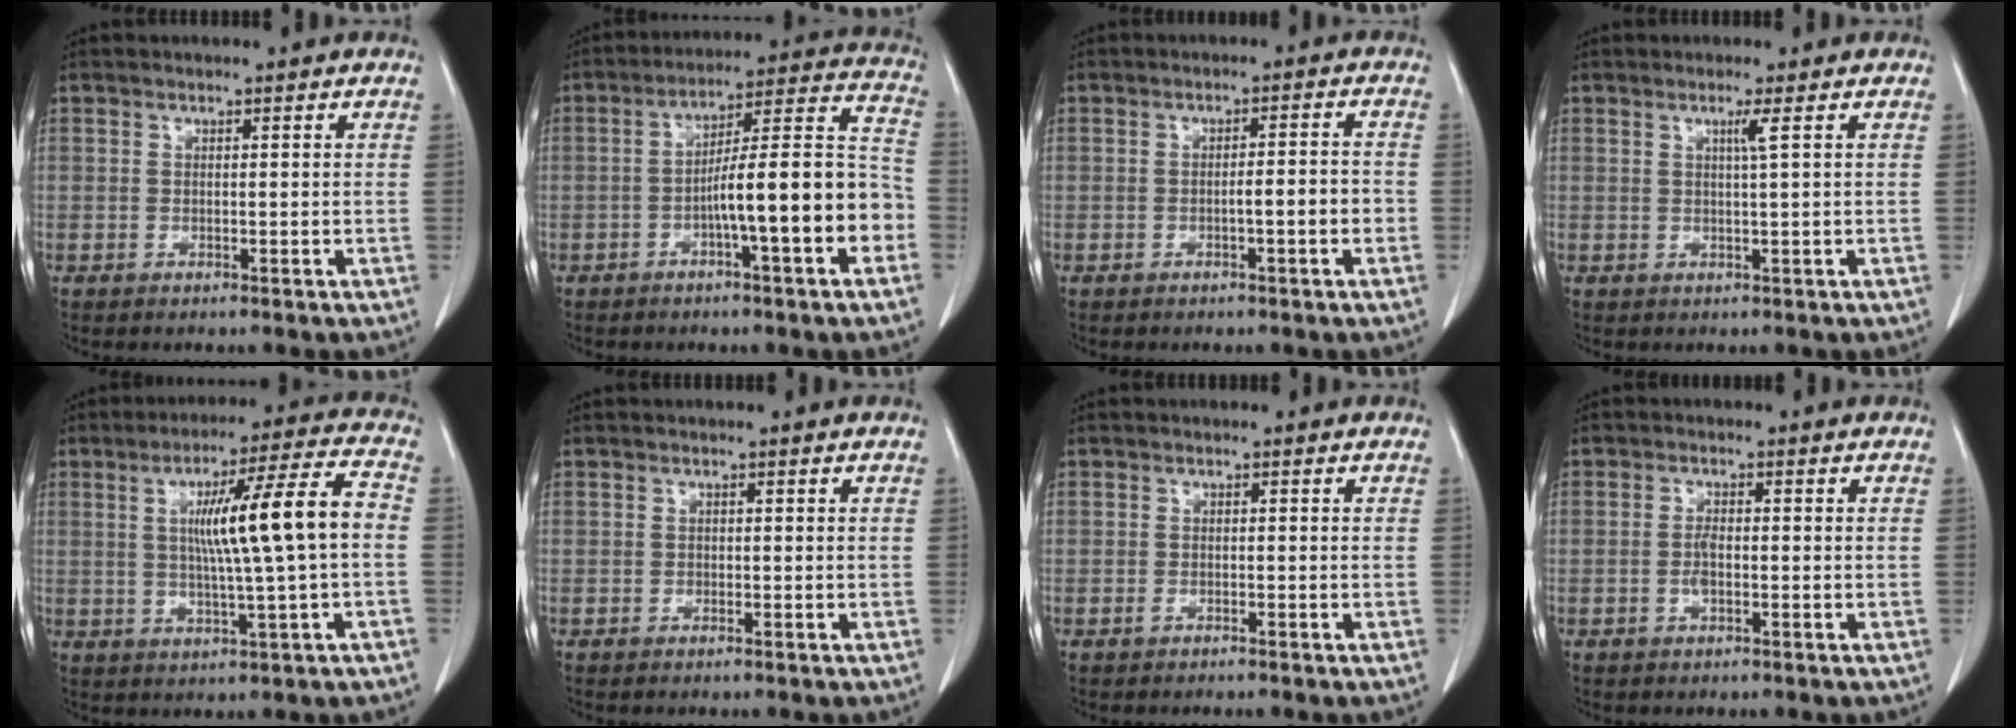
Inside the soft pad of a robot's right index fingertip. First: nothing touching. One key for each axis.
{"total": 14.8, "fx": -4.5, "fy": 1.2, "fz": 14.1, "tx": -0.203, "ty": 0.030, "tz": -0.068}
{"total": 3.6, "fx": -1.2, "fy": 0.3, "fz": 3.4, "tx": -0.050, "ty": 0.007, "tz": -0.018}
{"total": 1.6, "fx": 0.6, "fy": -0.6, "fz": 1.4, "tx": -0.029, "ty": -0.004, "tz": 0.012}
{"total": 12.7, "fx": 0.4, "fy": -0.3, "fz": 12.7, "tx": -0.202, "ty": 0.013, "tz": 0.008}
{"total": 0.0}
{"total": 0.6, "fx": -0.5, "fy": 0.3, "fz": 0.2, "tx": -0.004, "ty": 0.000, "tz": -0.009}
{"total": 2.0, "fx": -0.5, "fy": 0.7, "fz": 1.9, "tx": -0.042, "ty": 0.000, "tz": -0.009}